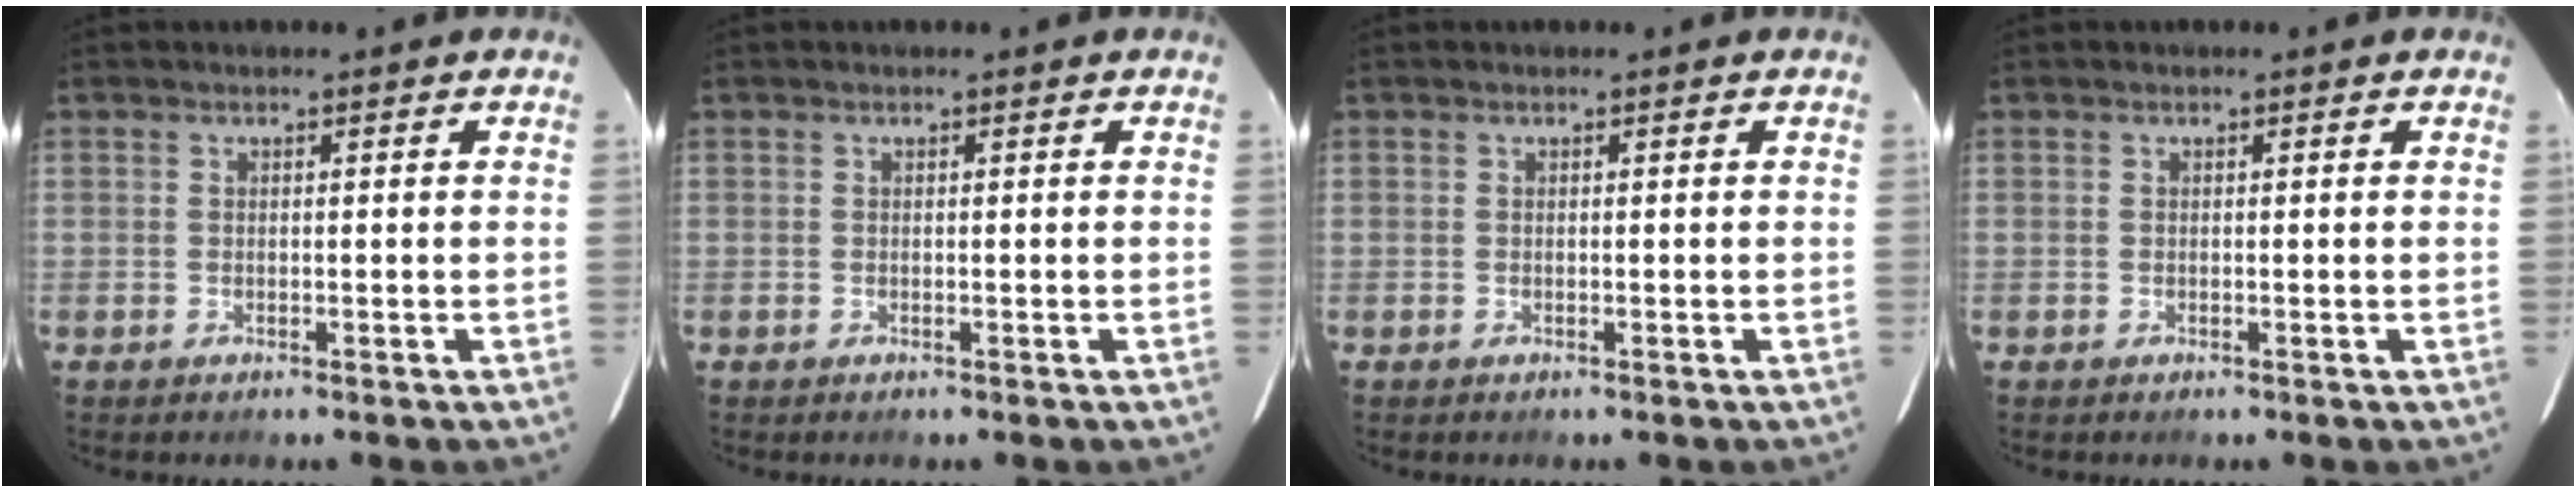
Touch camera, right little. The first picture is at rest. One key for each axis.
{"total": 0.0}
{"total": 0.0}
{"total": 0.0}